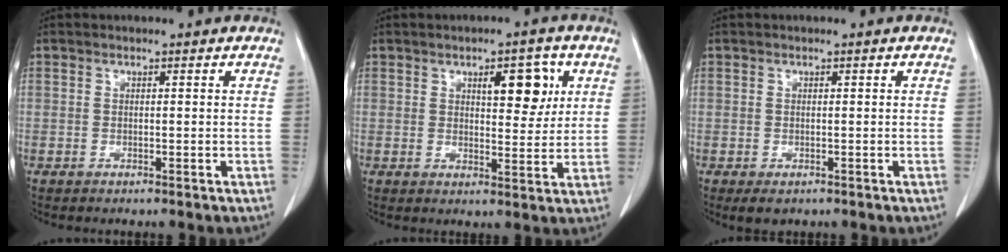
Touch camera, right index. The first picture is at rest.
{"total": 6.5, "force": [2.7, 2.5, 5.4], "torque": [-0.072, 0.003, 0.039]}
{"total": 1.9, "force": [-1.0, 1.2, 1.0], "torque": [-0.012, -0.003, -0.005]}